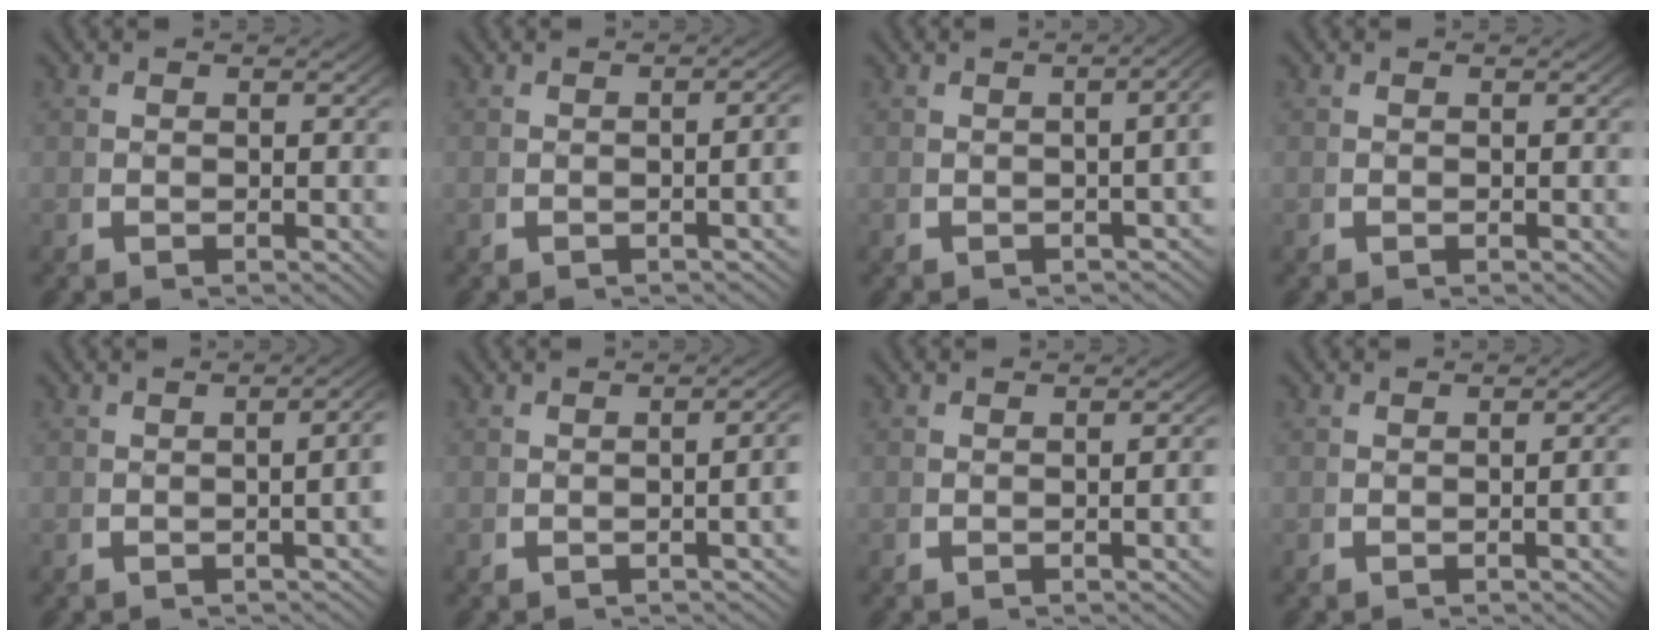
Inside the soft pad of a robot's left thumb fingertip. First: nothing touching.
{"total": 2.4, "force": [-0.5, 0.4, 2.3], "torque": [-0.031, 0.006, -0.007]}
{"total": 4.6, "force": [-0.4, 2.0, 4.1], "torque": [-0.039, 0.020, -0.013]}
{"total": 0.0}
{"total": 3.9, "force": [-0.6, 1.2, 3.7], "torque": [-0.041, 0.012, -0.010]}
{"total": 3.0, "force": [-0.4, 0.6, 2.9], "torque": [-0.037, 0.009, -0.008]}
{"total": 1.3, "force": [-0.4, 0.1, 1.3], "torque": [-0.018, 0.005, -0.005]}
{"total": 1.6, "force": [-0.4, 0.2, 1.6], "torque": [-0.022, 0.005, -0.006]}